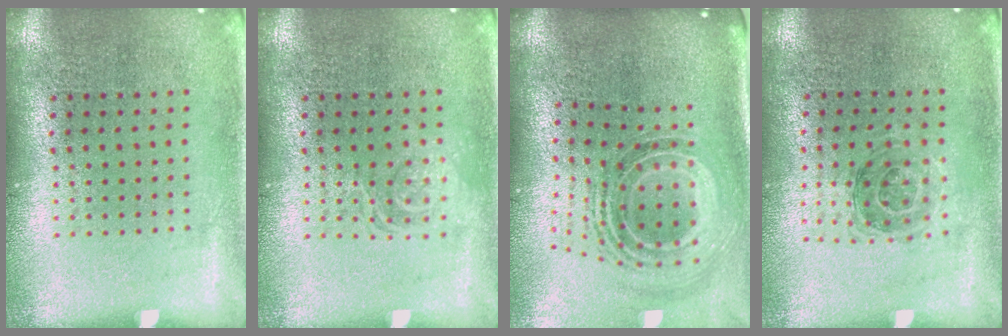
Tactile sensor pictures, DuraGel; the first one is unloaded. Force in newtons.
{"total": 1.8, "press": 1.8, "slide": 0.3}
{"total": 1.8, "press": 1.3, "slide": 1.2}
{"total": 1.1, "press": 1.0, "slide": 0.3}